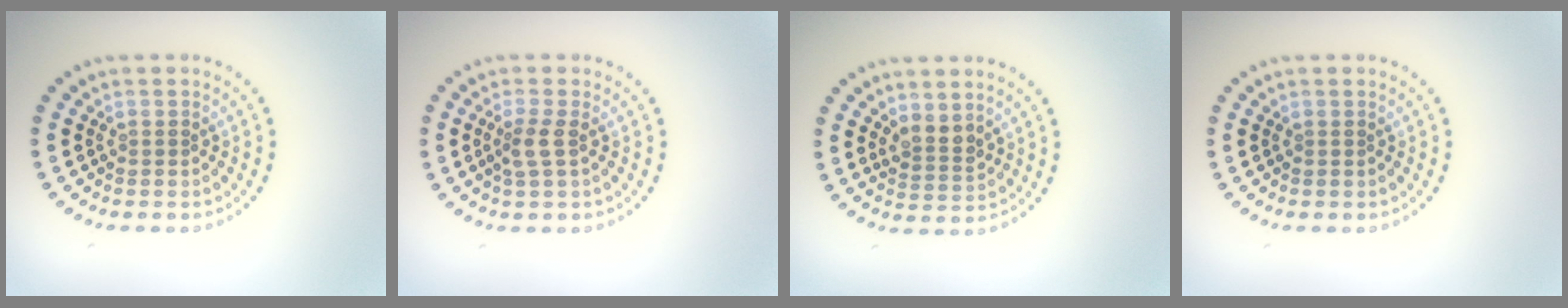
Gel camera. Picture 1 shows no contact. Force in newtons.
{"total": 1.7, "press": 1.4, "slide": 0.8}
{"total": 2.1, "press": 1.7, "slide": 1.1}
{"total": 0.0}